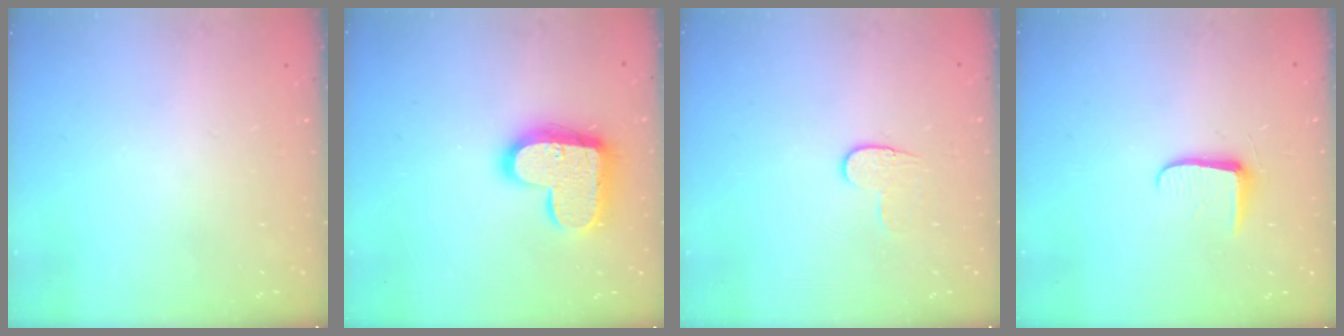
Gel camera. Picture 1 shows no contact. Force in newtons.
{"total": 16.9, "press": 16.8, "slide": 1.1}
{"total": 6.8, "press": 6.8, "slide": 0.6}
{"total": 5.9, "press": 5.8, "slide": 0.8}